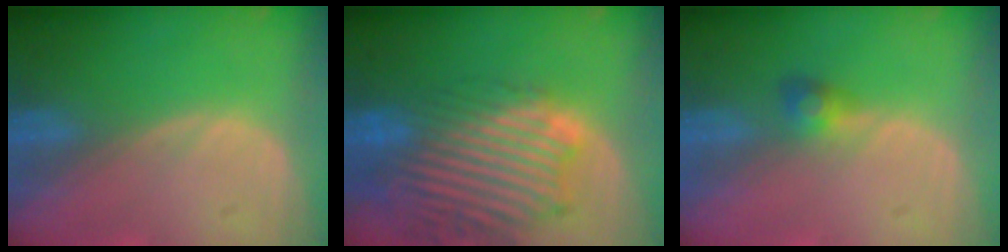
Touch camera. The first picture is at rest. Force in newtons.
{"total": 13.7, "press": 11.7, "slide": 7.2}
{"total": 2.5, "press": 2.5, "slide": 0.5}